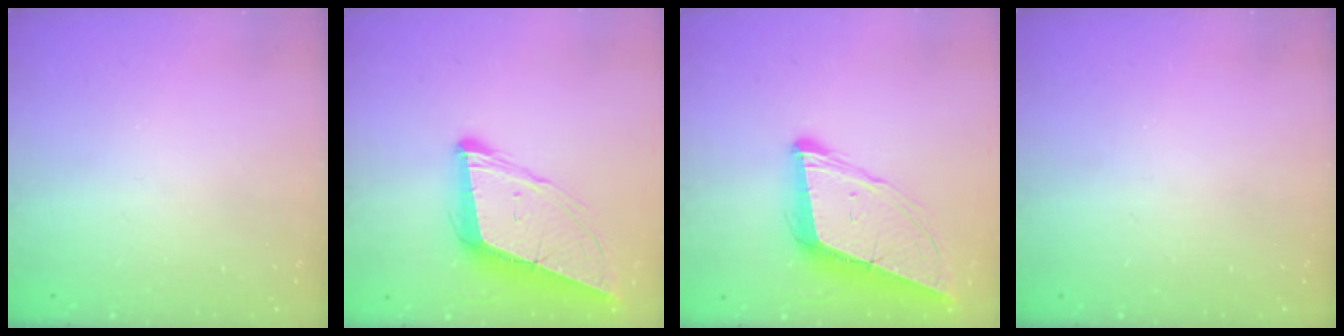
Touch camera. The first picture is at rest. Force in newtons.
{"total": 11.4, "press": 10.8, "slide": 3.7}
{"total": 11.4, "press": 10.8, "slide": 3.7}
{"total": 0.0}